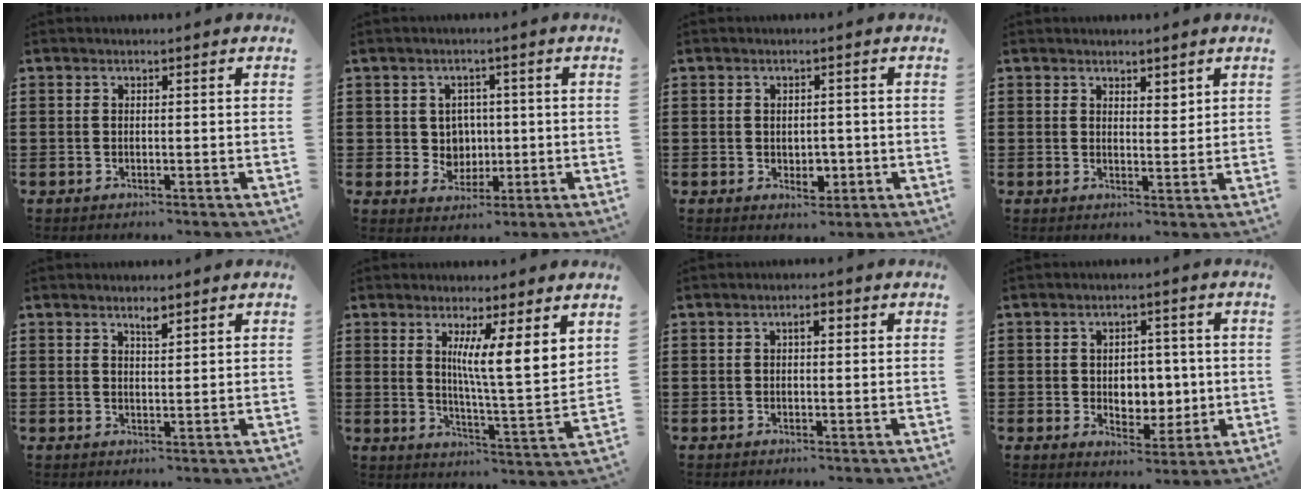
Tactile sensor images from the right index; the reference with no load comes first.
{"total": 3.9, "force": [0.3, 3.8, 1.1], "torque": [-0.032, 0.007, 0.002]}
{"total": 2.6, "force": [-0.4, 1.8, 1.9], "torque": [-0.029, -0.002, -0.009]}
{"total": 2.2, "force": [2.0, 1.0, 0.3], "torque": [-0.002, 0.003, 0.036]}
{"total": 1.8, "force": [1.5, 0.3, 1.1], "torque": [-0.023, 0.002, 0.025]}
{"total": 7.3, "force": [4.0, 0.2, 6.1], "torque": [-0.105, -0.032, 0.060]}
{"total": 1.8, "force": [0.4, 0.8, 1.5], "torque": [-0.031, 0.009, 0.005]}
{"total": 5.0, "force": [0.3, 4.2, 2.7], "torque": [-0.044, 0.006, -0.001]}